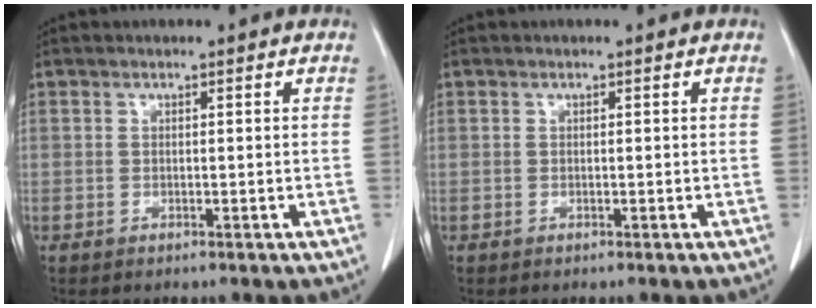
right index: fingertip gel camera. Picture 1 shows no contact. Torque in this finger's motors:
{"motor_torque": [-0.02, -0.01, 0.00, 0.00]}